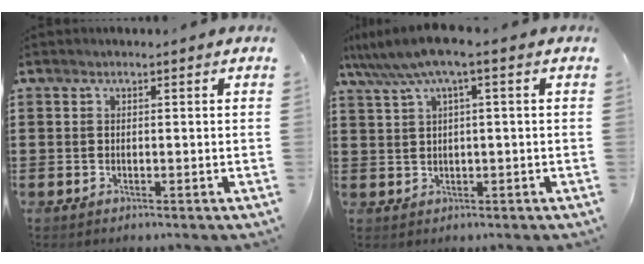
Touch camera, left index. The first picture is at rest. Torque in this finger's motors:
{"motor_torque": [1.46, -0.68, 0.66, 0.21]}